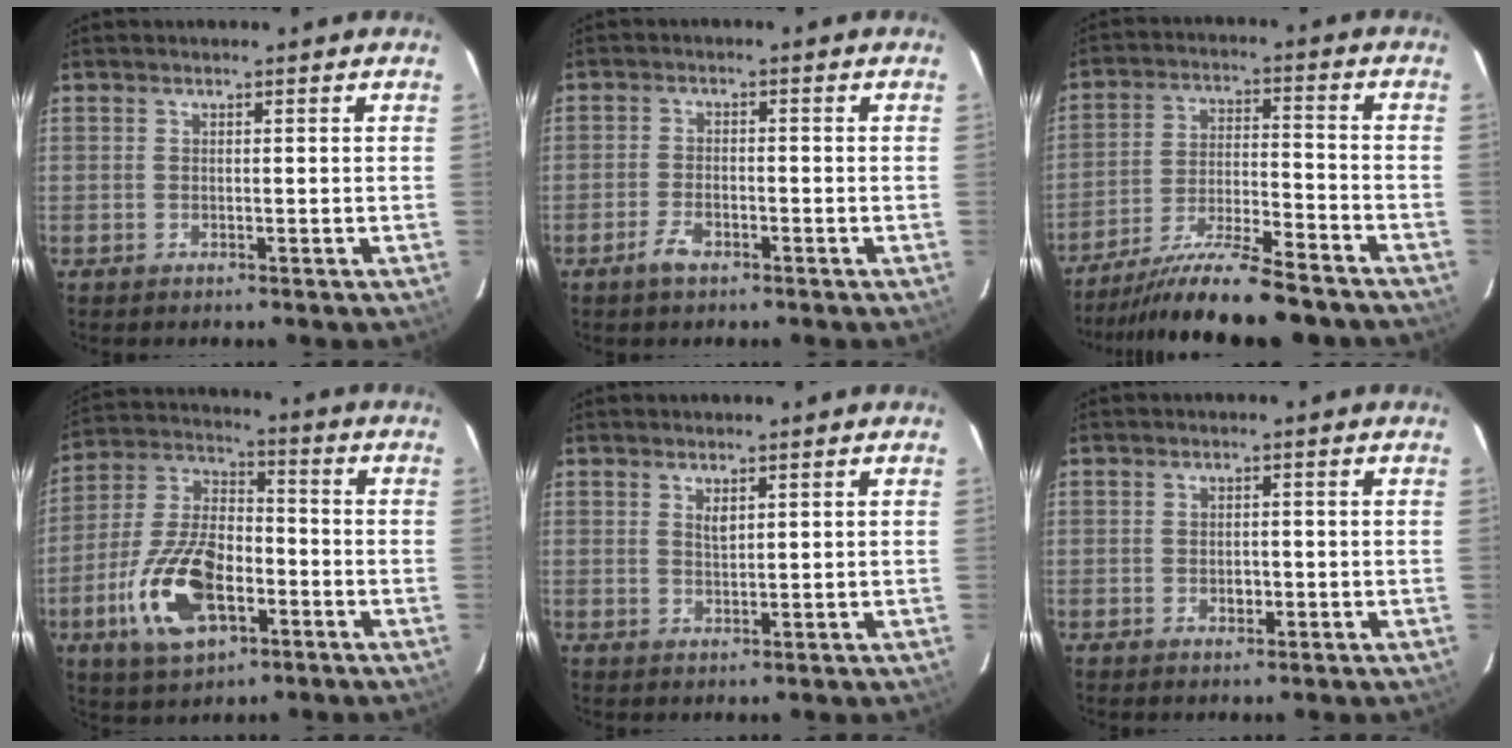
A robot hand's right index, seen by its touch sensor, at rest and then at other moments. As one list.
[{"total": 3.7, "force": [-2.5, 1.5, 2.3], "torque": [-0.055, 0.000, -0.047]}, {"total": 18.7, "force": [-16.5, 2.0, 8.6], "torque": [-0.170, -0.039, -0.260]}, {"total": 16.8, "force": [-6.5, 8.6, 12.9], "torque": [-0.273, 0.002, -0.113]}, {"total": 1.7, "force": [0.9, 0.7, 1.3], "torque": [-0.021, 0.001, 0.017]}, {"total": 1.9, "force": [-0.6, 1.4, 1.1], "torque": [-0.019, 0.004, -0.008]}]